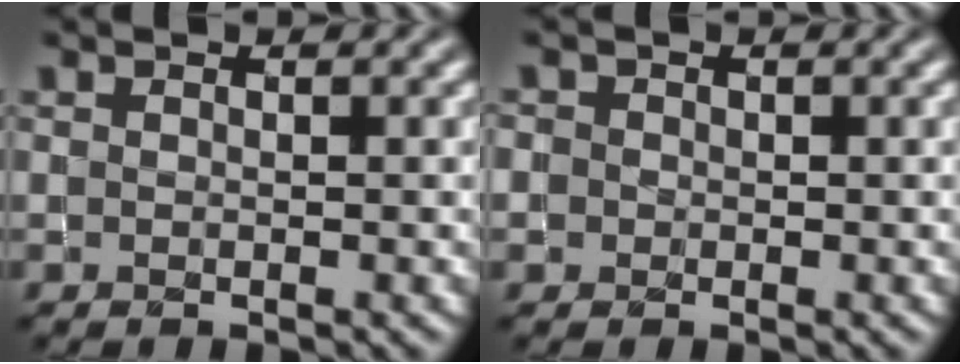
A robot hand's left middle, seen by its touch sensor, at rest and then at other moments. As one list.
[{"total": 1.2, "force": [0.1, 1.2, 0.0], "torque": [0.008, 0.004, -0.005]}]